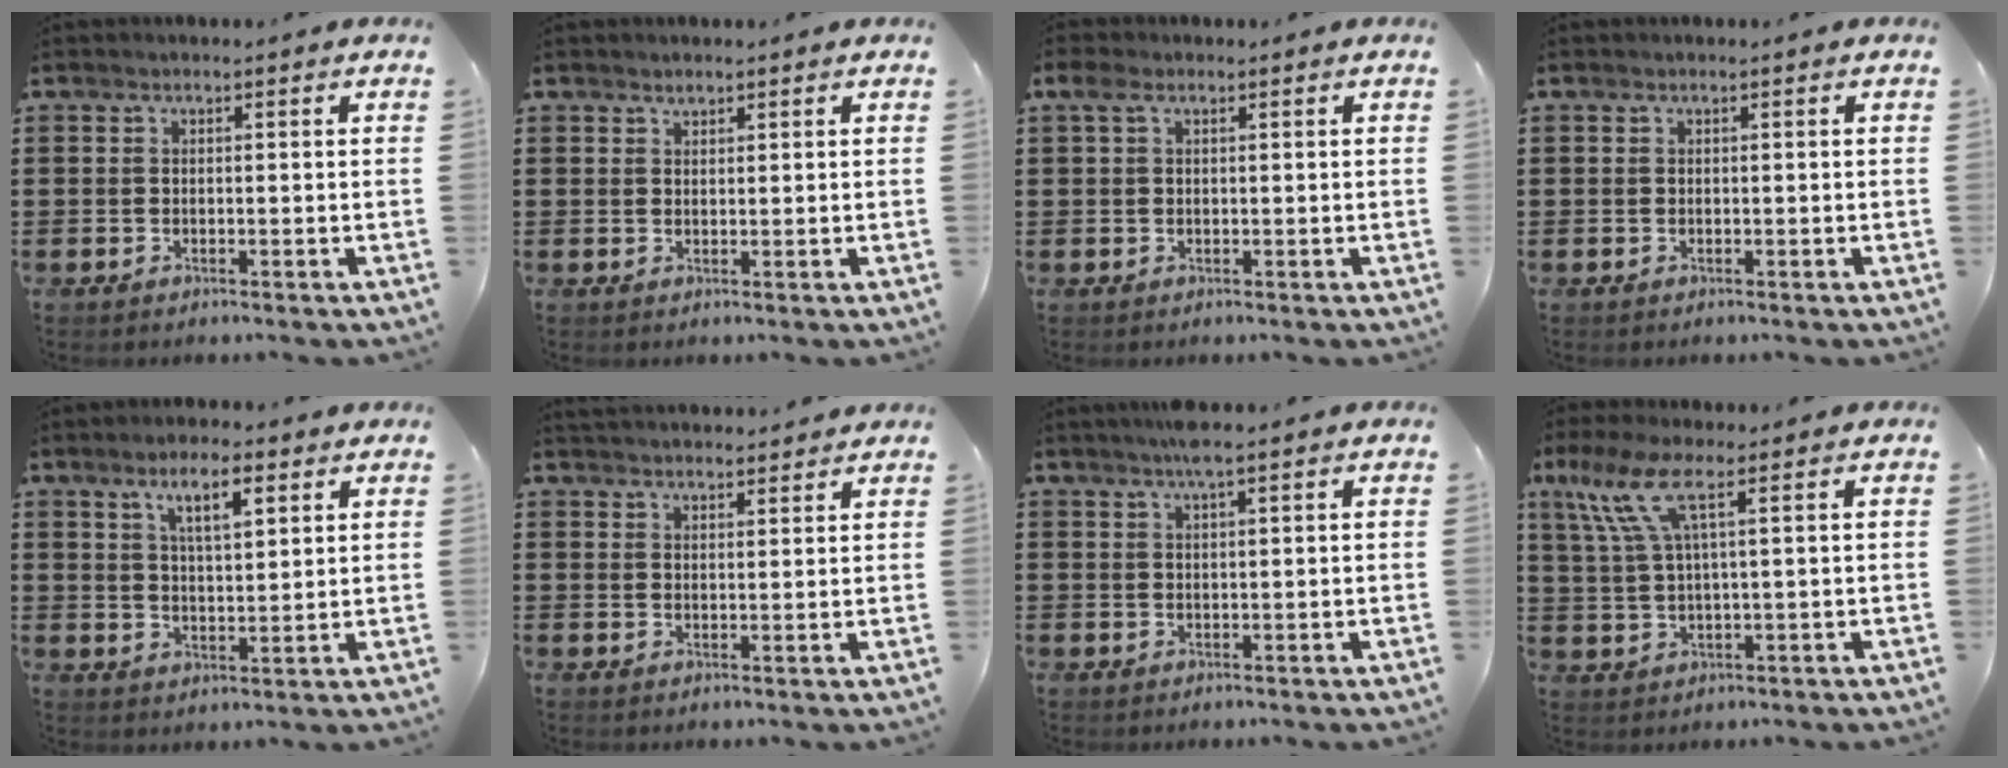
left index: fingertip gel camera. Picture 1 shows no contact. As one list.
[{"total": 1.1, "force": [1.0, 0.5, 0.1], "torque": [-0.003, 0.002, 0.018]}, {"total": 1.9, "force": [0.5, 1.1, 1.5], "torque": [-0.032, 0.008, 0.007]}, {"total": 0.0}, {"total": 6.3, "force": [3.8, 1.8, 4.7], "torque": [-0.087, 0.000, 0.062]}, {"total": 2.5, "force": [2.5, 0.0, -0.2], "torque": [-0.004, -0.005, 0.048]}, {"total": 2.5, "force": [1.9, 0.0, 1.7], "torque": [-0.035, 0.002, 0.034]}, {"total": 7.8, "force": [3.5, 1.3, 6.8], "torque": [-0.164, -0.003, 0.056]}]